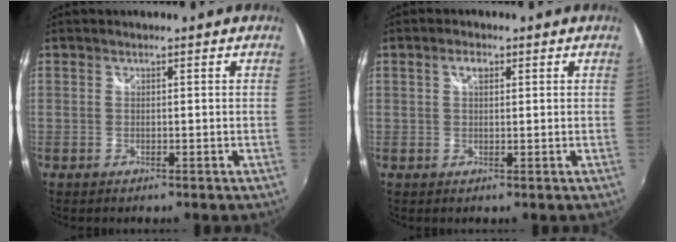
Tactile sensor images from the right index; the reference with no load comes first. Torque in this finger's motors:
{"motor_torque": [0.03, 0.01, 0.01, 0.01]}